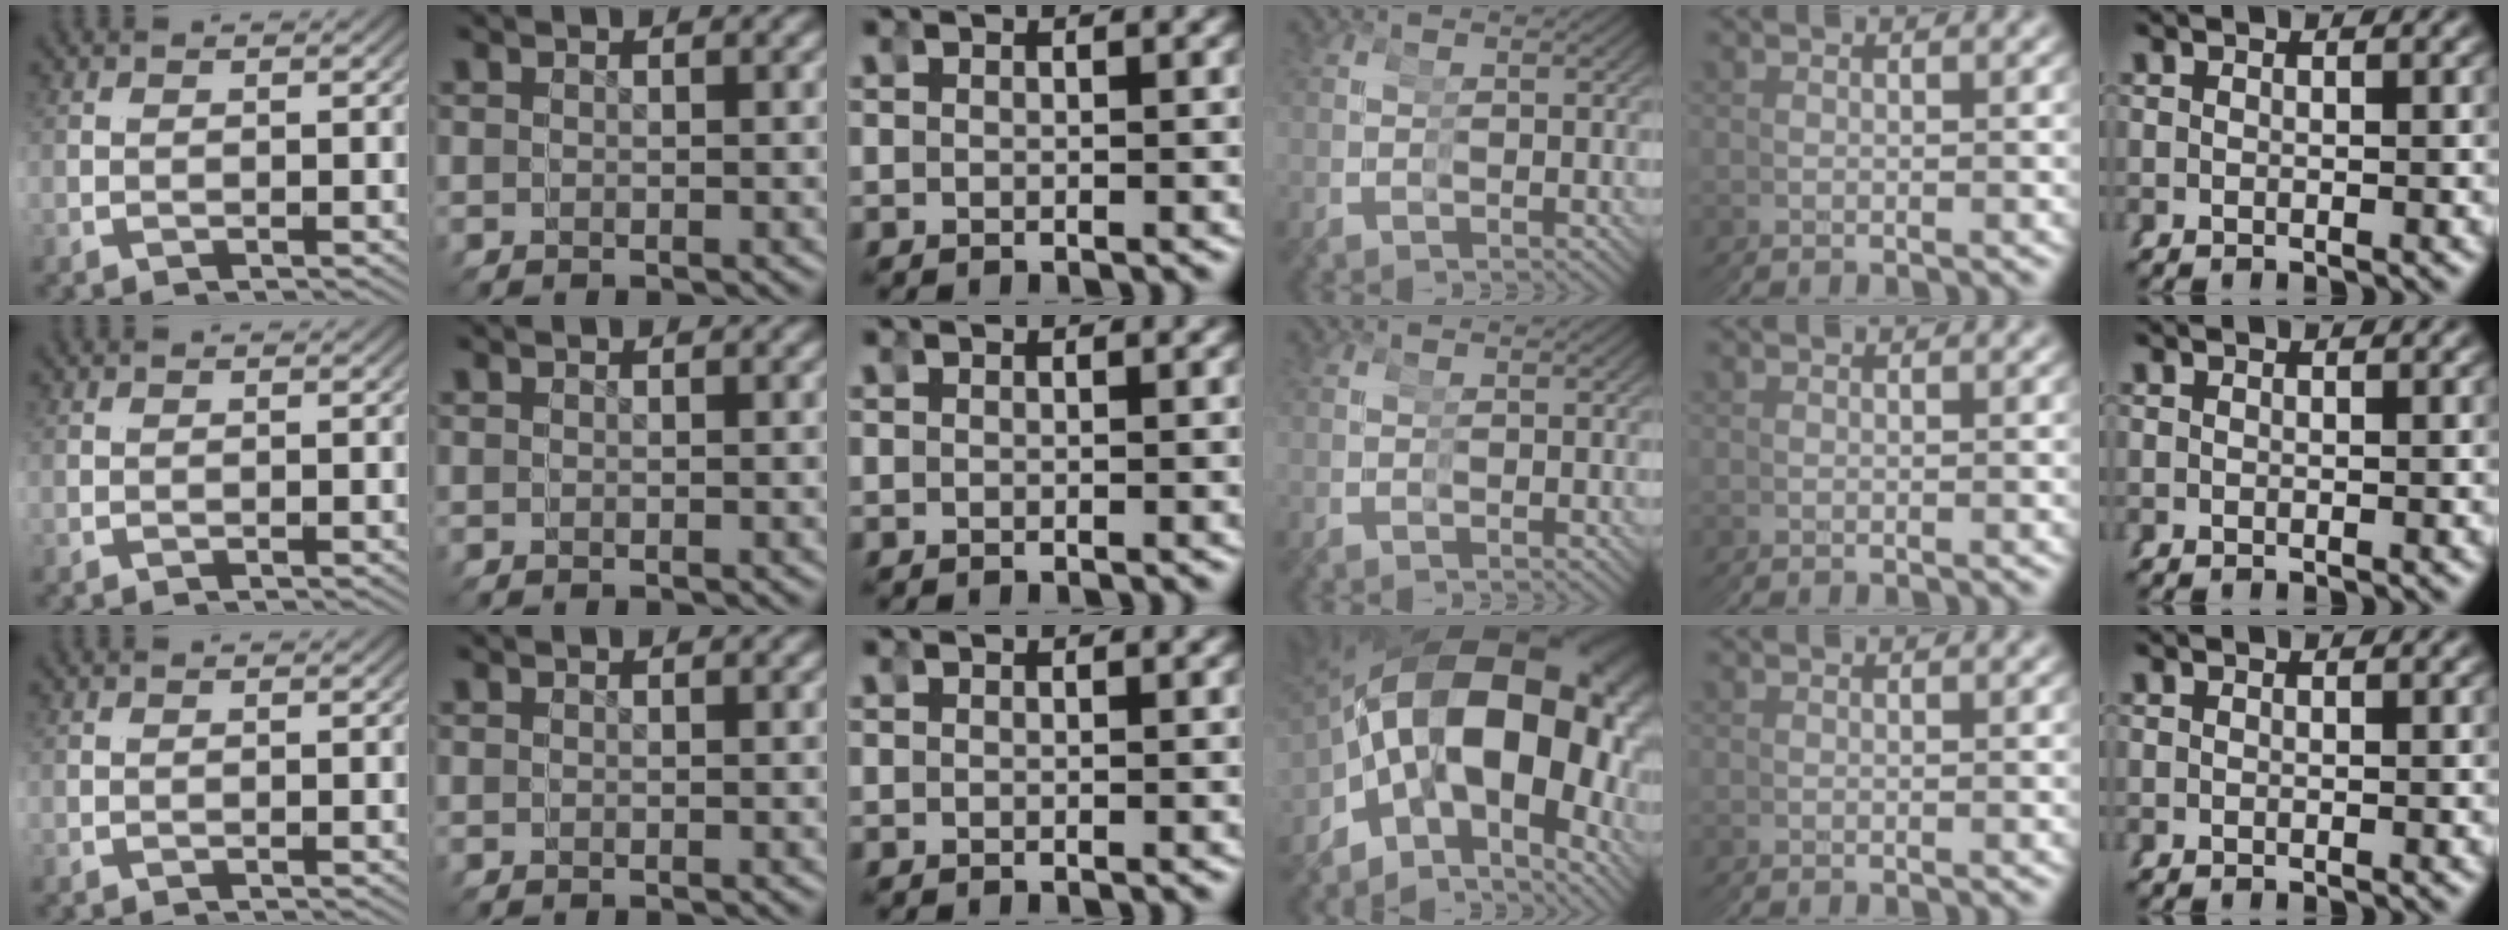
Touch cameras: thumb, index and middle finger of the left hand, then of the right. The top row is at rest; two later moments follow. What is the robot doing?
{"motion": "grasp_and_lifting", "object": "tape"}